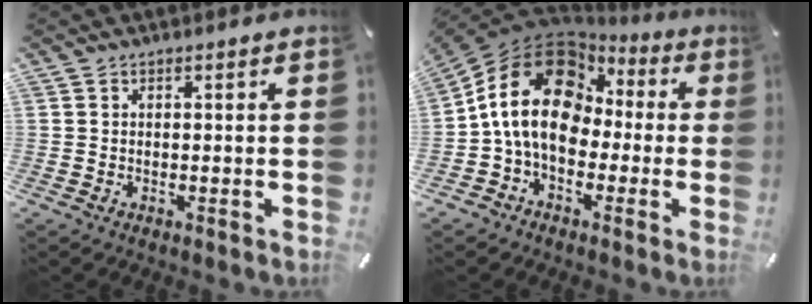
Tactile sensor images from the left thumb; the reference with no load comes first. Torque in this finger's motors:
{"motor_torque": [1.13, 1.99, 1.77, -1.00, 0.84]}